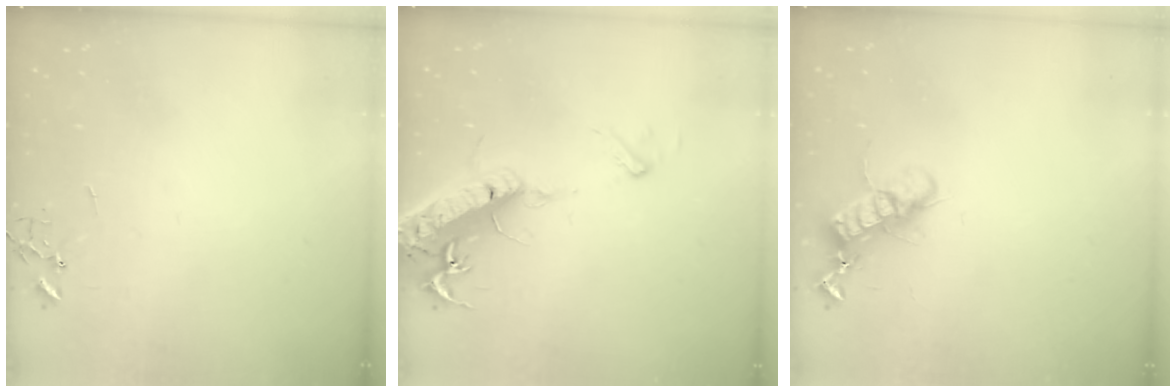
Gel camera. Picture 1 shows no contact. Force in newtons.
{"total": 18.9, "press": 18.5, "slide": 3.9}
{"total": 12.8, "press": 12.8, "slide": 0.8}